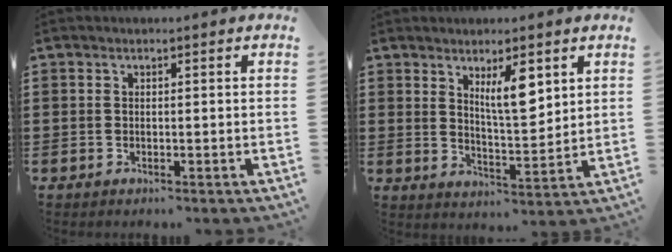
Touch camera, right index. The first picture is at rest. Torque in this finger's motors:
{"motor_torque": [0.08, 0.27, 0.43, 0.04]}